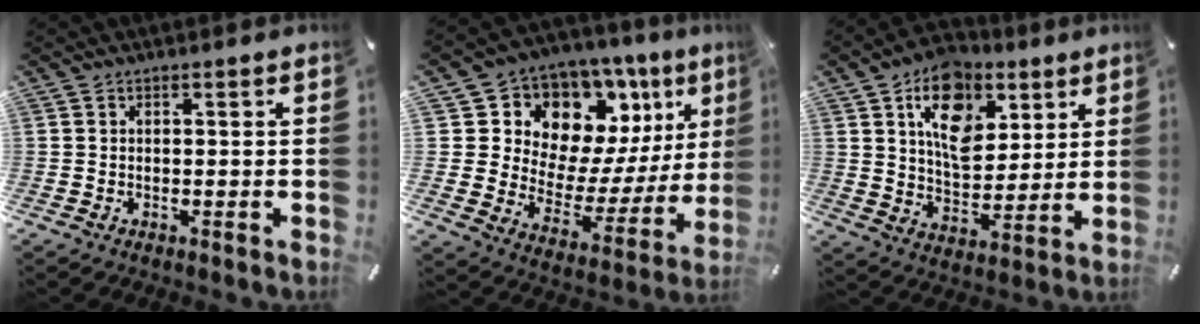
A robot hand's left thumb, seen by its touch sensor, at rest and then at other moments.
{"total": 11.1, "force": [8.2, 7.5, 1.1], "torque": [-0.017, -0.107, 0.148]}
{"total": 15.1, "force": [6.7, 10.8, 8.2], "torque": [-0.122, -0.025, 0.123]}